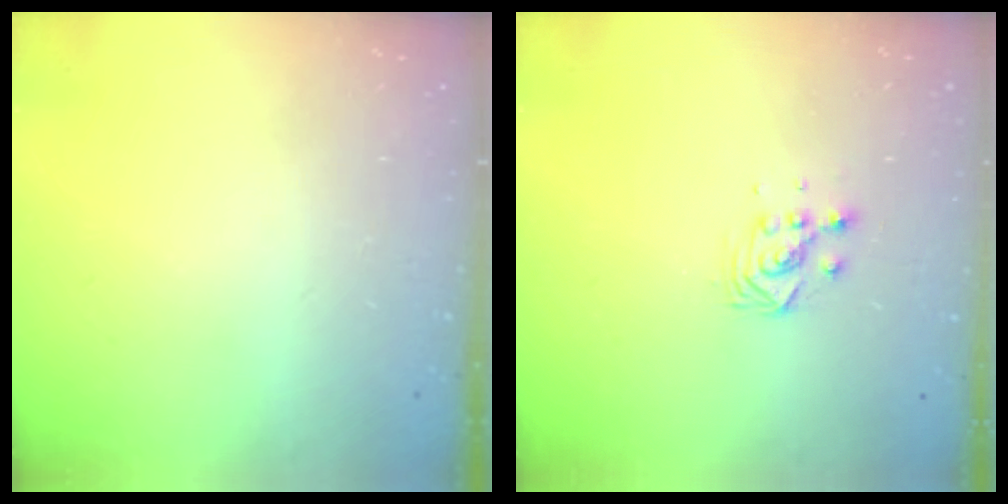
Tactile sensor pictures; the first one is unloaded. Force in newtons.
{"total": 3.4, "press": 3.4, "slide": 0.2}